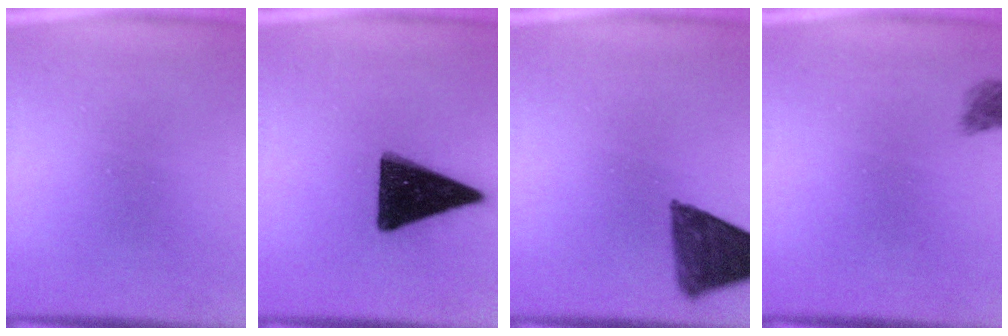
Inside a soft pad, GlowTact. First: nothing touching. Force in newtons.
{"total": 15.9}
{"total": 10.0}
{"total": 2.2}